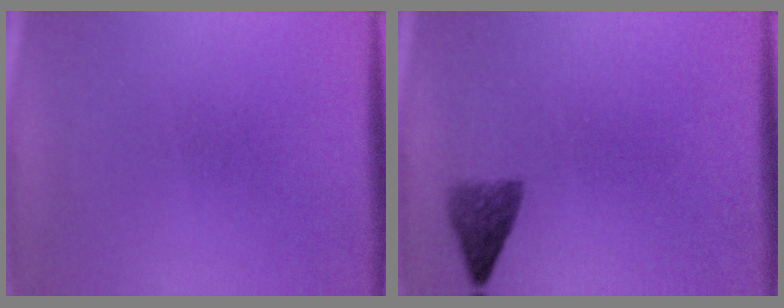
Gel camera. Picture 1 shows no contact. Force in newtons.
{"total": 2.6}